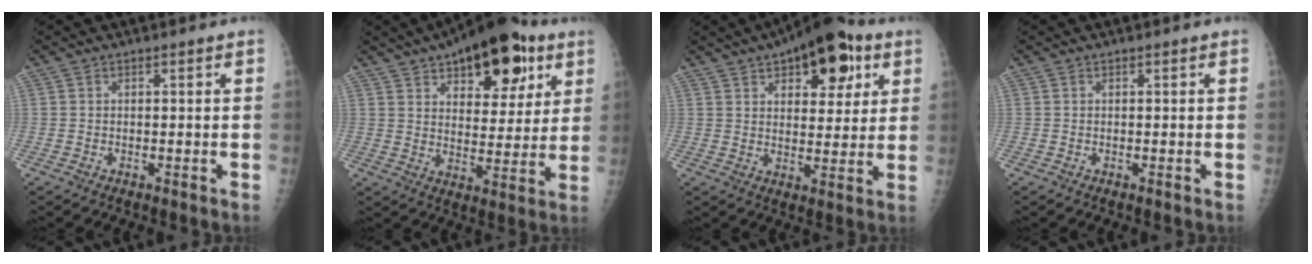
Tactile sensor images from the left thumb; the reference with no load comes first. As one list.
[{"total": 19.5, "force": [10.5, 9.5, 13.5], "torque": [-0.146, -0.025, 0.154]}, {"total": 15.6, "force": [7.7, 7.7, 11.1], "torque": [-0.108, -0.014, 0.107]}, {"total": 0.0}]